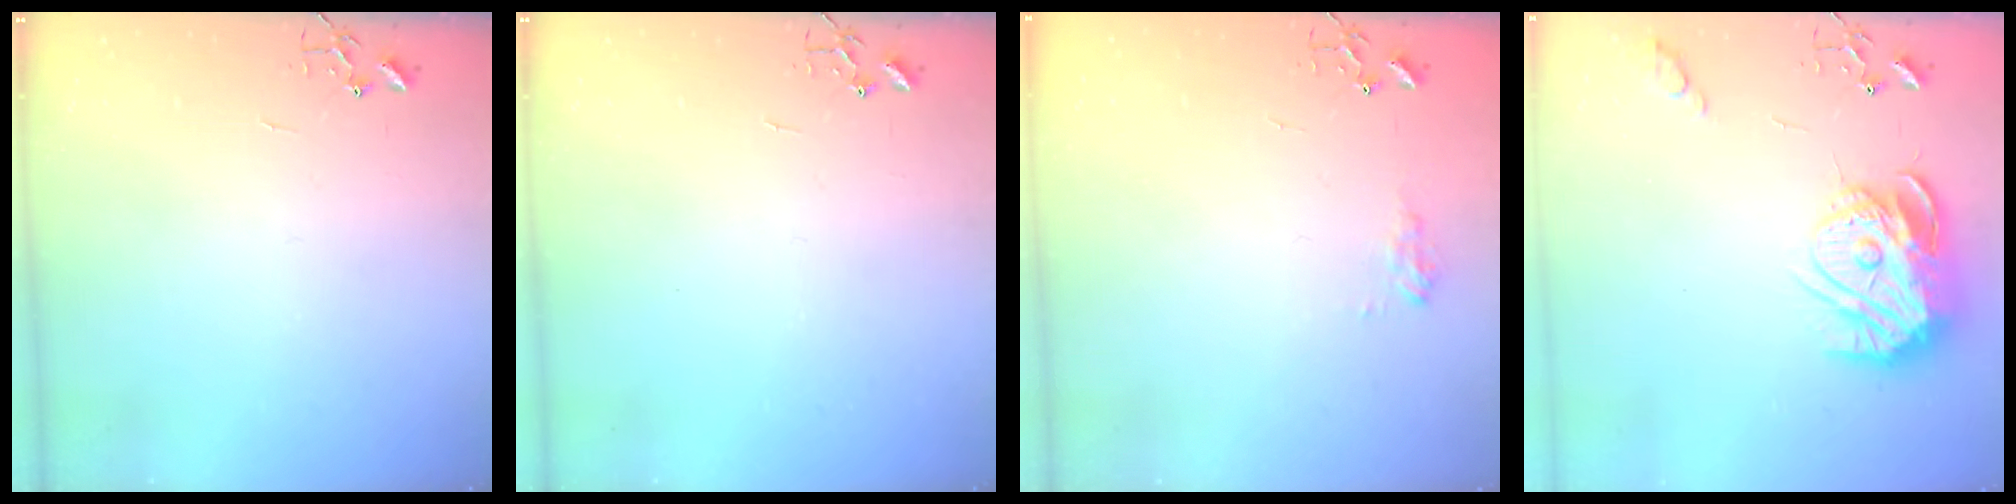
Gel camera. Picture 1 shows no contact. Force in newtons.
{"total": 0.0}
{"total": 7.8, "press": 7.8, "slide": 0.7}
{"total": 16.3, "press": 16.2, "slide": 1.6}